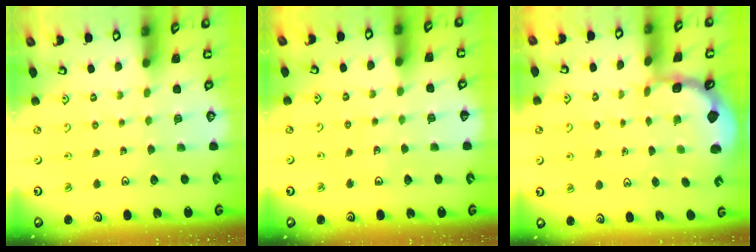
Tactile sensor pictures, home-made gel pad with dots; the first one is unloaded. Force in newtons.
{"total": 2.9, "press": 2.9, "slide": 0.3}
{"total": 1.2, "press": 1.1, "slide": 0.4}